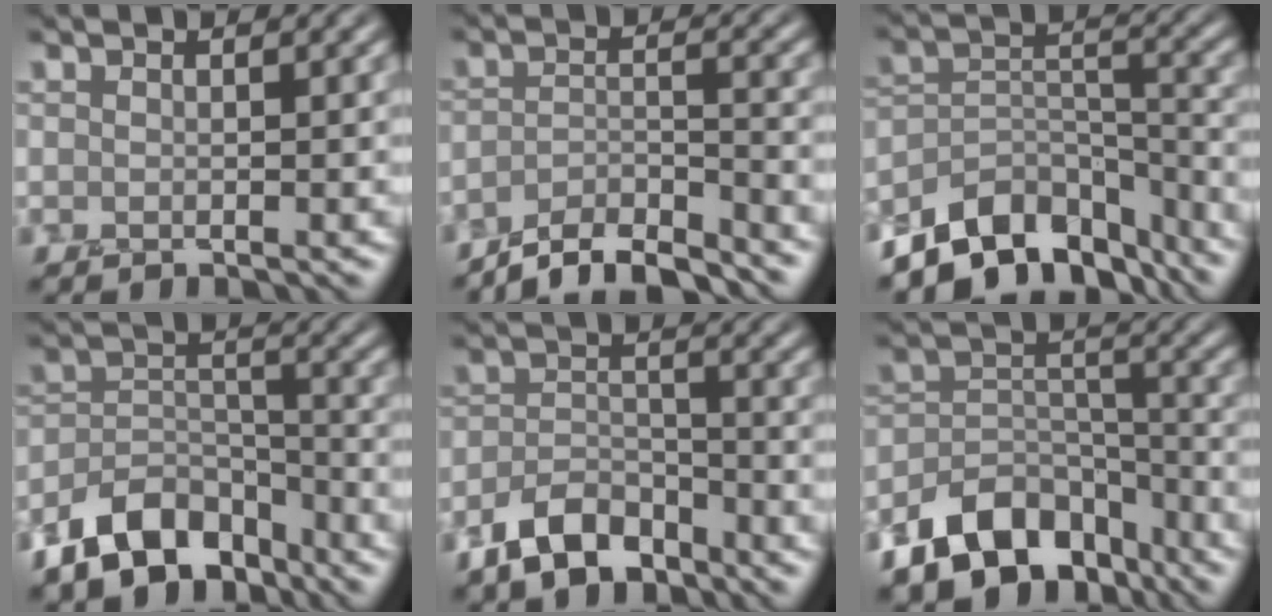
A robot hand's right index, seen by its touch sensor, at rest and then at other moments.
{"total": 5.8, "force": [-5.2, 1.1, 2.1], "torque": [-0.034, -0.003, -0.090]}
{"total": 9.2, "force": [-7.3, 4.3, 3.7], "torque": [-0.055, -0.001, -0.129]}
{"total": 8.2, "force": [-6.0, 4.3, 3.4], "torque": [-0.051, 0.000, -0.118]}
{"total": 5.0, "force": [-3.8, 2.5, 2.3], "torque": [-0.038, 0.000, -0.076]}
{"total": 10.0, "force": [-6.8, 5.8, 4.3], "torque": [-0.070, 0.007, -0.124]}